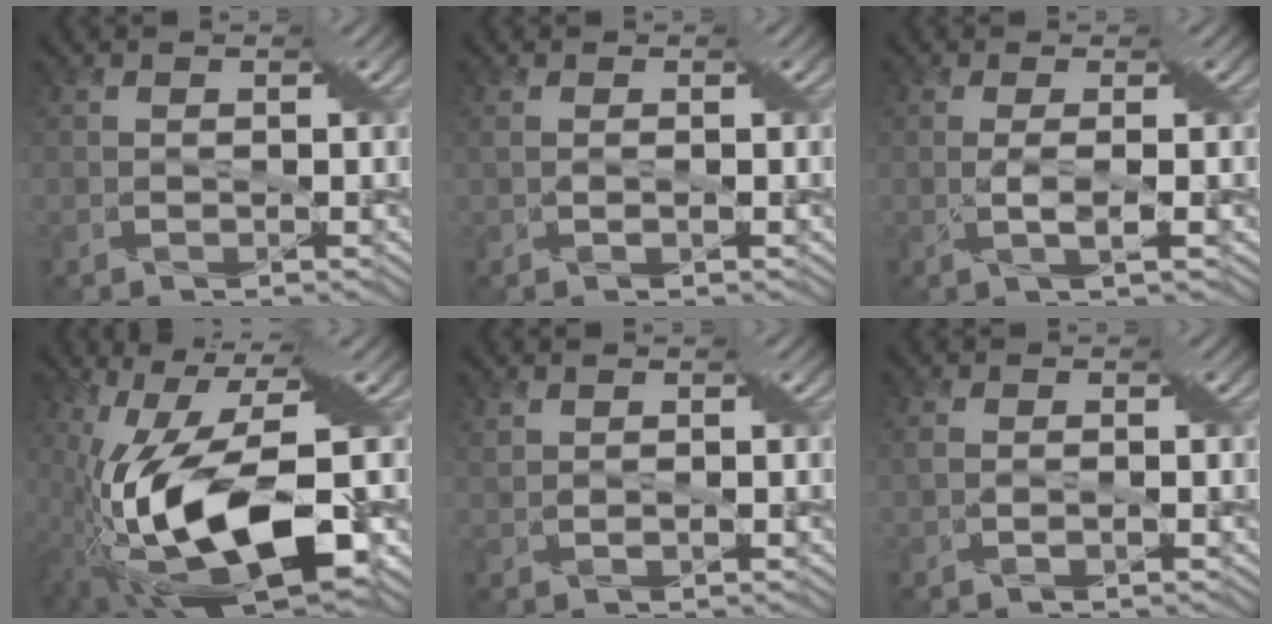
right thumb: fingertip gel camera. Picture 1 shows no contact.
{"total": 1.4, "force": [0.0, 0.6, 1.3], "torque": [-0.027, -0.005, 0.005]}
{"total": 1.9, "force": [0.0, -0.9, 1.7], "torque": [-0.043, 0.004, 0.003]}
{"total": 16.3, "force": [-4.1, 6.3, 14.4], "torque": [-0.281, -0.026, -0.058]}
{"total": 1.5, "force": [1.0, 0.6, 0.9], "torque": [-0.024, 0.002, 0.021]}
{"total": 1.7, "force": [-0.1, 0.8, 1.5], "torque": [-0.034, -0.005, -0.001]}